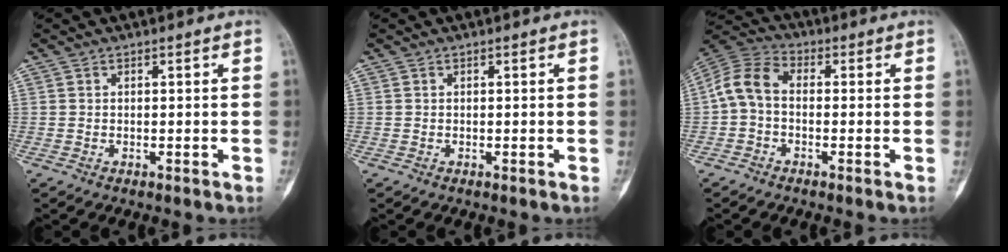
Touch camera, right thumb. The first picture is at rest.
{"total": 0.0}
{"total": 8.5, "force": [-0.7, 6.0, 6.0], "torque": [-0.114, 0.027, -0.028]}